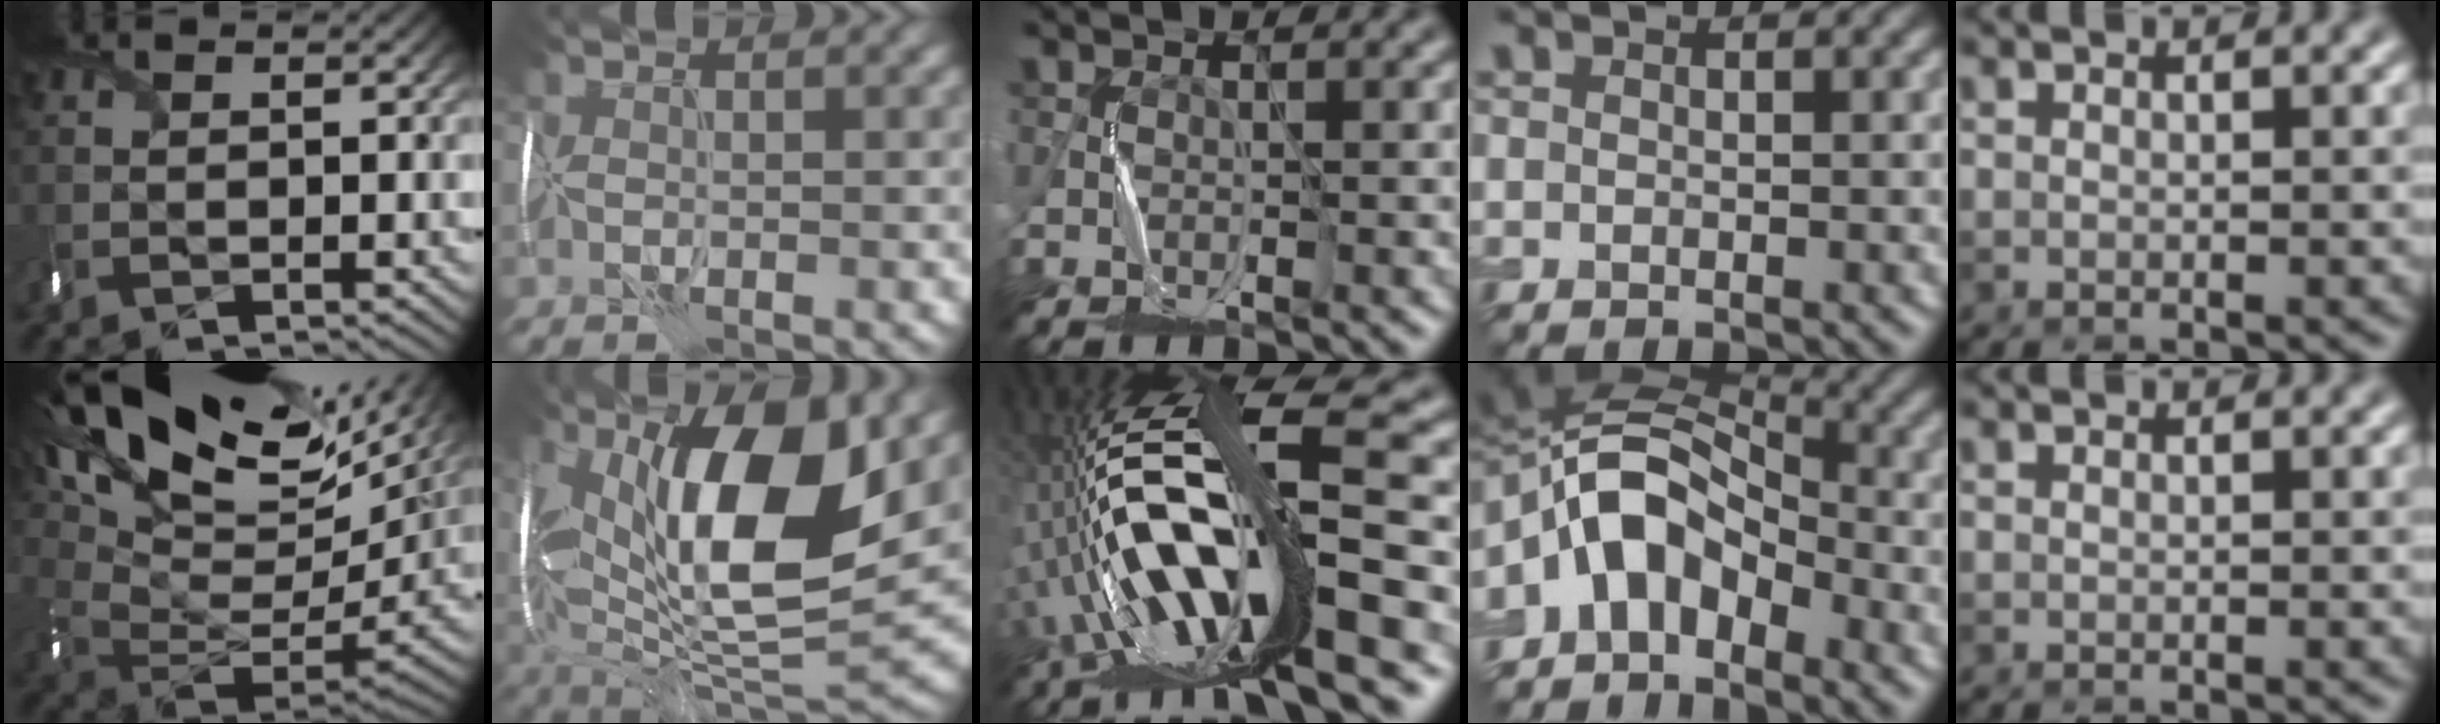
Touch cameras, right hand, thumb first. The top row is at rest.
{"thumb": {"total": 20.0, "force": [10.4, 9.5, 14.2], "torque": [-0.234, 0.022, 0.205]}, "index": {"total": 15.5, "force": [4.0, 6.0, 13.7], "torque": [-0.243, 0.003, 0.062]}, "middle": {"total": 16.5, "force": [-4.1, 3.9, 15.5], "torque": [-0.284, 0.018, -0.076]}, "ring": {"total": 7.7, "force": [-3.0, 4.9, 5.1], "torque": [-0.082, 0.020, -0.067]}}